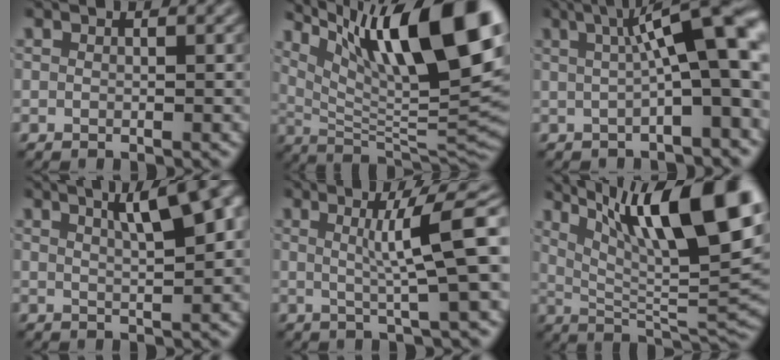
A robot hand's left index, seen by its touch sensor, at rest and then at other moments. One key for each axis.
{"total": 16.7, "fx": 7.9, "fy": 5.0, "fz": 13.8, "tx": -0.215, "ty": 0.017, "tz": 0.148}
{"total": 9.0, "fx": 1.4, "fy": 2.0, "fz": 8.6, "tx": -0.105, "ty": 0.021, "tz": 0.014}
{"total": 8.6, "fx": 3.9, "fy": 2.7, "fz": 7.1, "tx": -0.053, "ty": 0.038, "tz": 0.037}
{"total": 6.8, "fx": 1.3, "fy": 1.0, "fz": 6.6, "tx": -0.089, "ty": 0.010, "tz": 0.020}
{"total": 15.1, "fx": 7.1, "fy": 4.3, "fz": 12.6, "tx": -0.199, "ty": 0.007, "tz": 0.127}